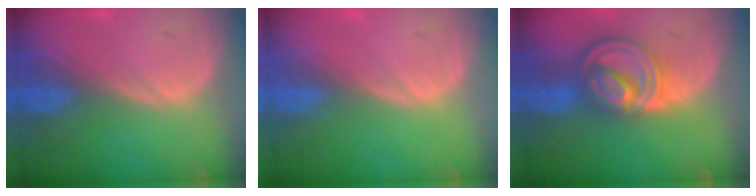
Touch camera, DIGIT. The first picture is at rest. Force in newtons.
{"total": 0.0}
{"total": 8.6, "press": 7.3, "slide": 4.6}